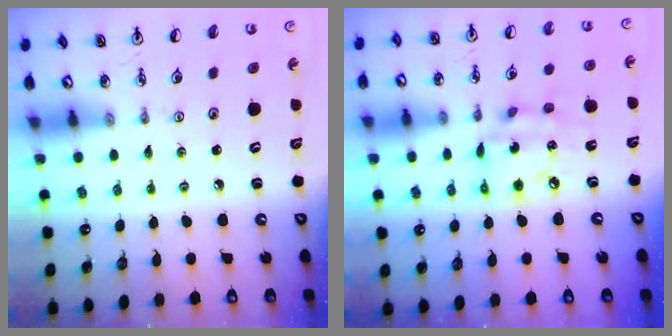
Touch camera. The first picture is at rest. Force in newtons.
{"total": 10.8, "press": 10.8, "slide": 1.1}